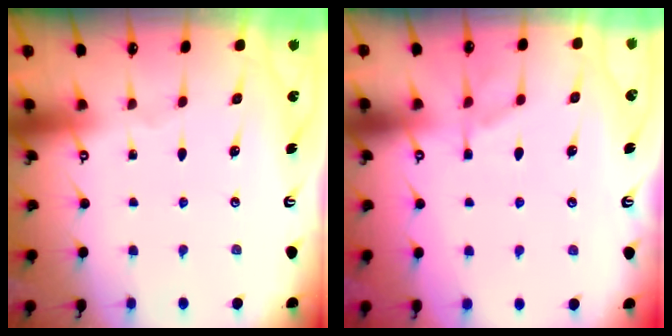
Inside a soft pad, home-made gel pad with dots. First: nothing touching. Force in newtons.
{"total": 1.1, "press": 0.0, "slide": 1.1}